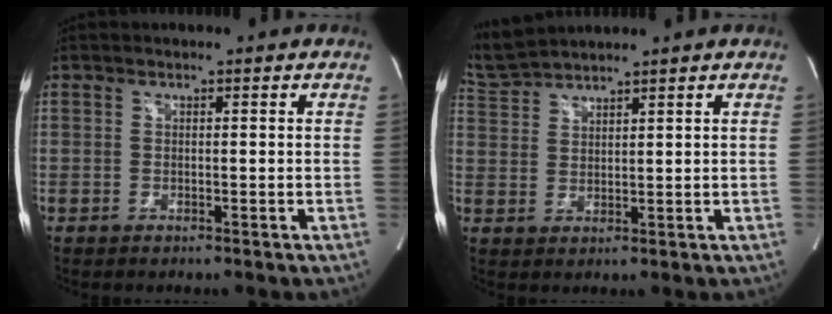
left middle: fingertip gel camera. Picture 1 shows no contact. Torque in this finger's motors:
{"motor_torque": [-0.22, -0.46, -0.14, 0.00]}